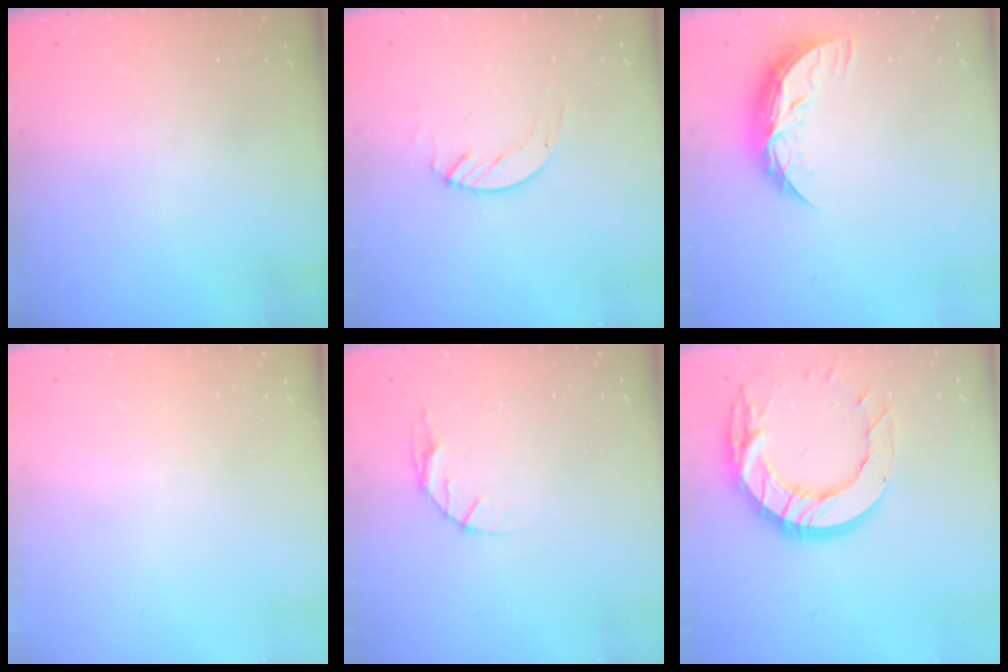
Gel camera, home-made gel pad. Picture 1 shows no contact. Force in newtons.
{"total": 2.4, "press": 2.4, "slide": 0.2}
{"total": 9.0, "press": 9.0, "slide": 0.5}
{"total": 0.0}
{"total": 4.9, "press": 4.9, "slide": 0.6}
{"total": 15.9, "press": 15.9, "slide": 1.3}